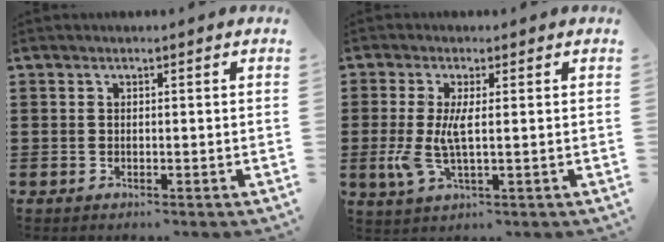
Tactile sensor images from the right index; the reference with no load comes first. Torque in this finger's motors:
{"motor_torque": [1.26, -0.18, 0.30, 0.17]}